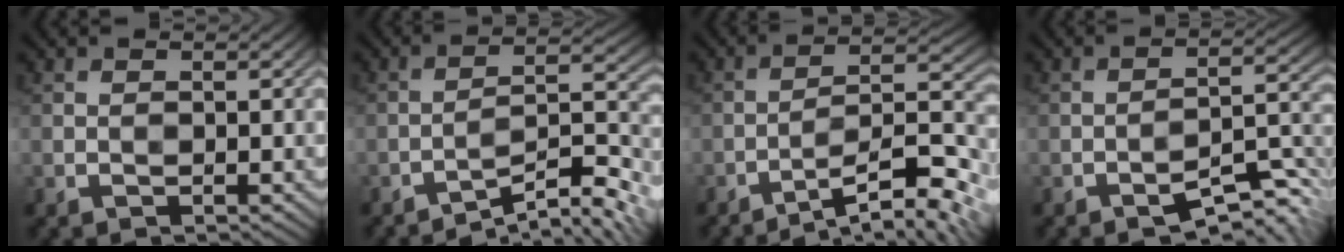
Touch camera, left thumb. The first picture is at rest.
{"total": 9.4, "force": [-6.6, 1.8, 6.4], "torque": [-0.100, 0.010, -0.111]}
{"total": 11.9, "force": [-8.3, 2.3, 8.2], "torque": [-0.132, 0.007, -0.127]}
{"total": 6.7, "force": [-4.7, 1.5, 4.7], "torque": [-0.066, 0.009, -0.073]}